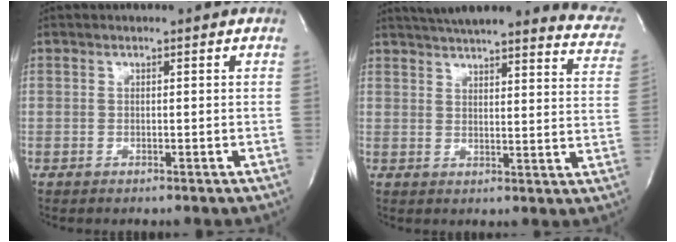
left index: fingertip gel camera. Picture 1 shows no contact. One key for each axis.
{"total": 22.5, "fx": 20.7, "fy": 3.1, "fz": 8.4, "tx": -0.109, "ty": -0.059, "tz": 0.233}